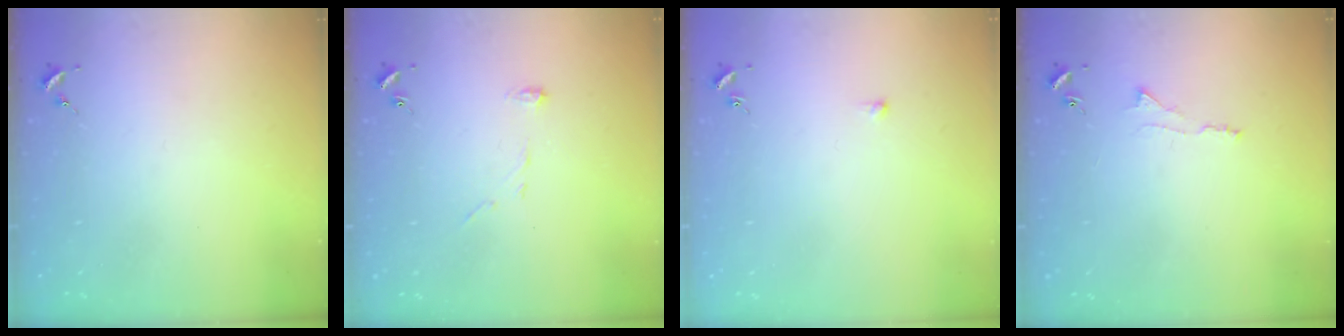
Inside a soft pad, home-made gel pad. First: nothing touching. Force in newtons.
{"total": 6.9, "press": 6.9, "slide": 0.6}
{"total": 2.7, "press": 2.7, "slide": 0.6}
{"total": 3.6, "press": 3.6, "slide": 0.6}